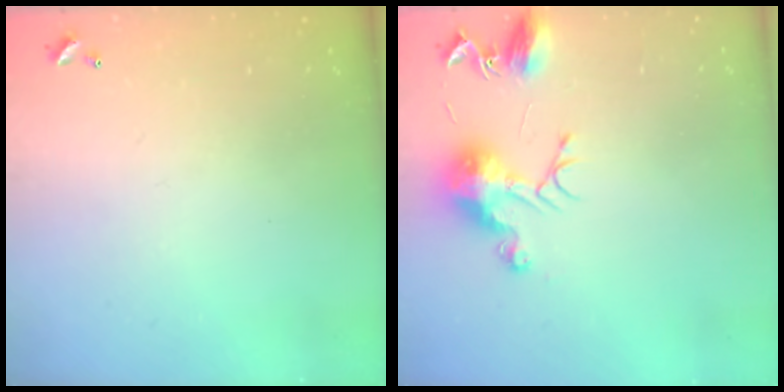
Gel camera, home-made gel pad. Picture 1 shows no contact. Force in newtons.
{"total": 9.5, "press": 9.5, "slide": 0.2}